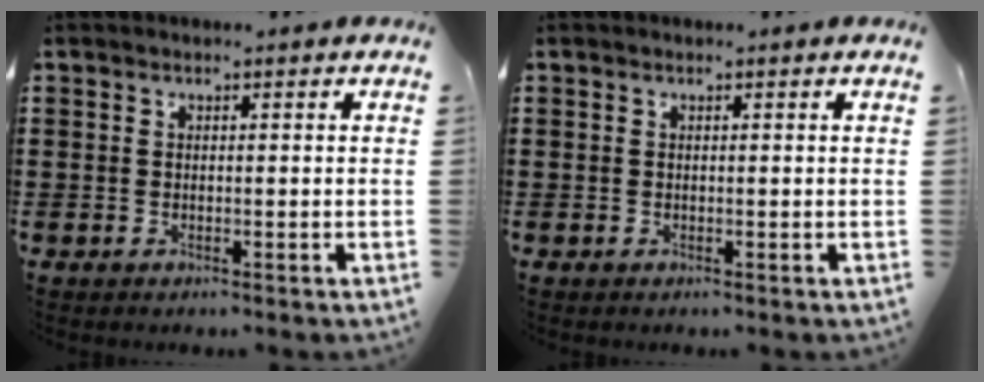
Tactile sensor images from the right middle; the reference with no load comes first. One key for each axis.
{"total": 0.0}